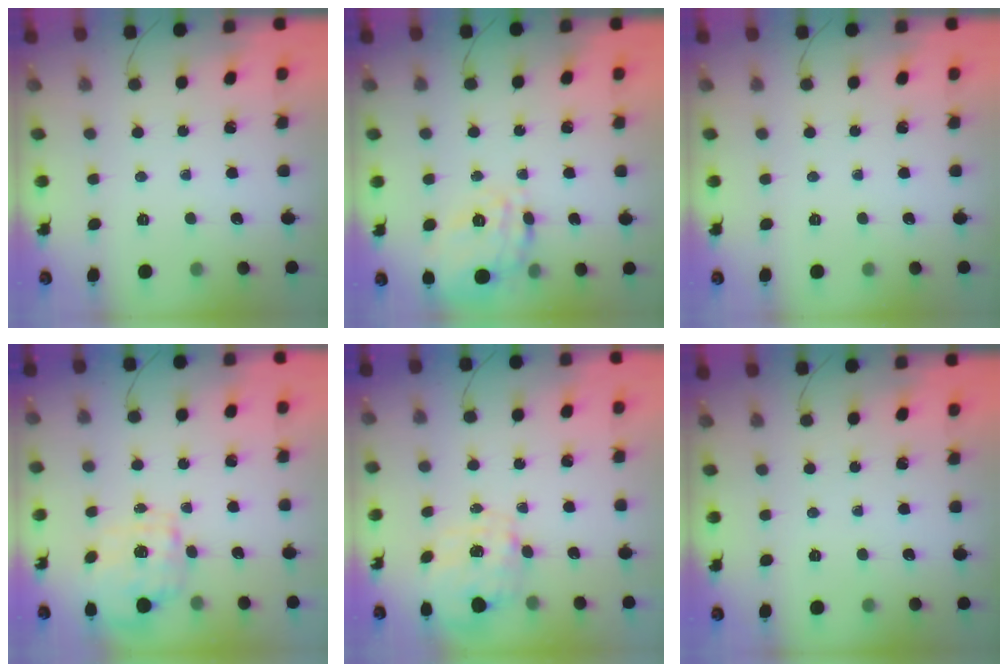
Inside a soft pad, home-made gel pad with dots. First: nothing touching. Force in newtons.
{"total": 18.9, "press": 18.9, "slide": 0.7}
{"total": 0.0}
{"total": 5.8, "press": 5.6, "slide": 1.6}
{"total": 2.8, "press": 2.6, "slide": 0.9}
{"total": 0.0}